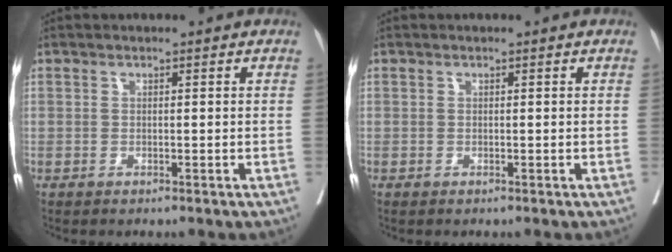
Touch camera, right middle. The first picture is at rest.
{"total": 0.0}